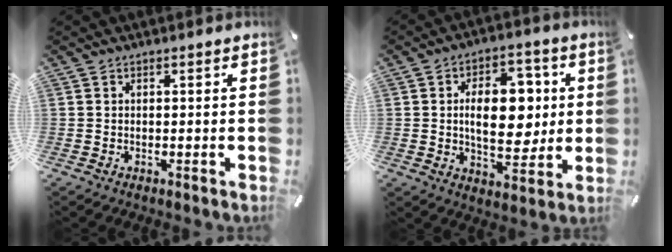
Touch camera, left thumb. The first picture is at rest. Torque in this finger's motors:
{"motor_torque": [0.11, 1.02, 1.41, -0.45, 0.35]}